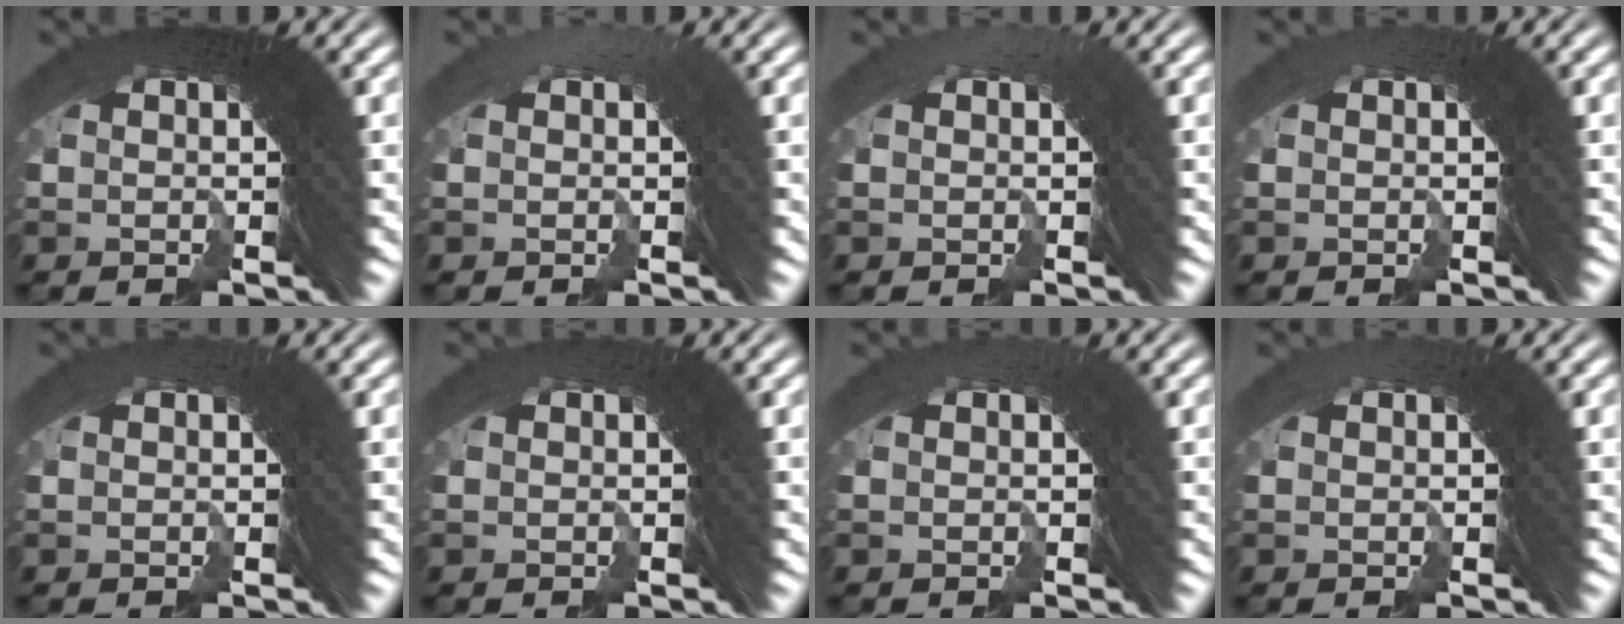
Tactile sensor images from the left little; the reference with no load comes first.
{"total": 4.8, "force": [-1.5, -3.2, -3.2], "torque": [0.040, -0.012, -0.017]}
{"total": 4.3, "force": [-1.3, -2.9, -2.9], "torque": [0.037, -0.011, -0.015]}
{"total": 1.9, "force": [-0.6, -0.9, -1.6], "torque": [0.024, -0.005, -0.010]}
{"total": 1.1, "force": [-0.3, -0.4, -0.9], "torque": [0.014, 0.000, -0.007]}
{"total": 0.7, "force": [-0.3, -0.2, -0.7], "torque": [0.009, -0.001, -0.005]}
{"total": 1.8, "force": [-0.6, -0.8, -1.5], "torque": [0.020, -0.003, -0.010]}
{"total": 2.3, "force": [-0.7, -1.2, -1.8], "torque": [0.028, -0.005, -0.011]}